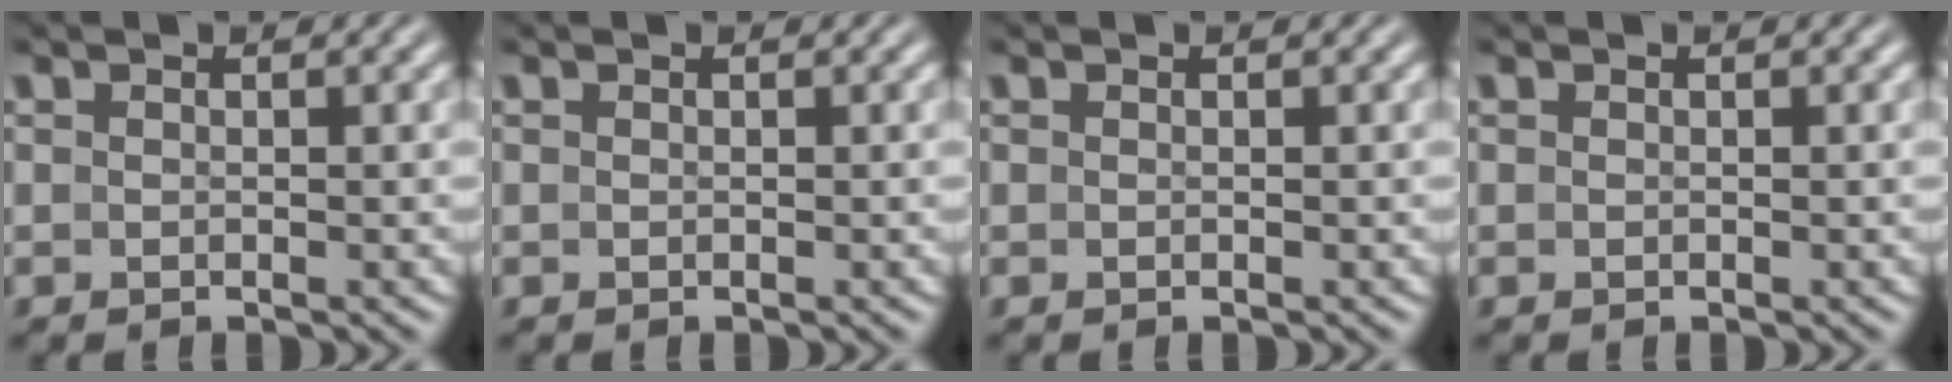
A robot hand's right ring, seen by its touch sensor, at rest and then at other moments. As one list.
[{"total": 0.0}, {"total": 0.0}, {"total": 0.0}]